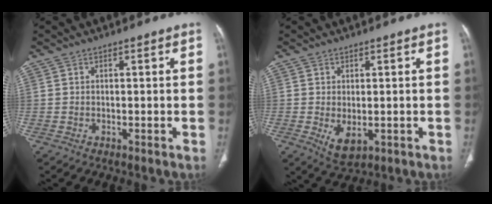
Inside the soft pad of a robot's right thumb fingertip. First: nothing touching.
{"total": 4.4, "force": [-0.9, 2.5, 3.5], "torque": [-0.056, -0.009, 0.001]}